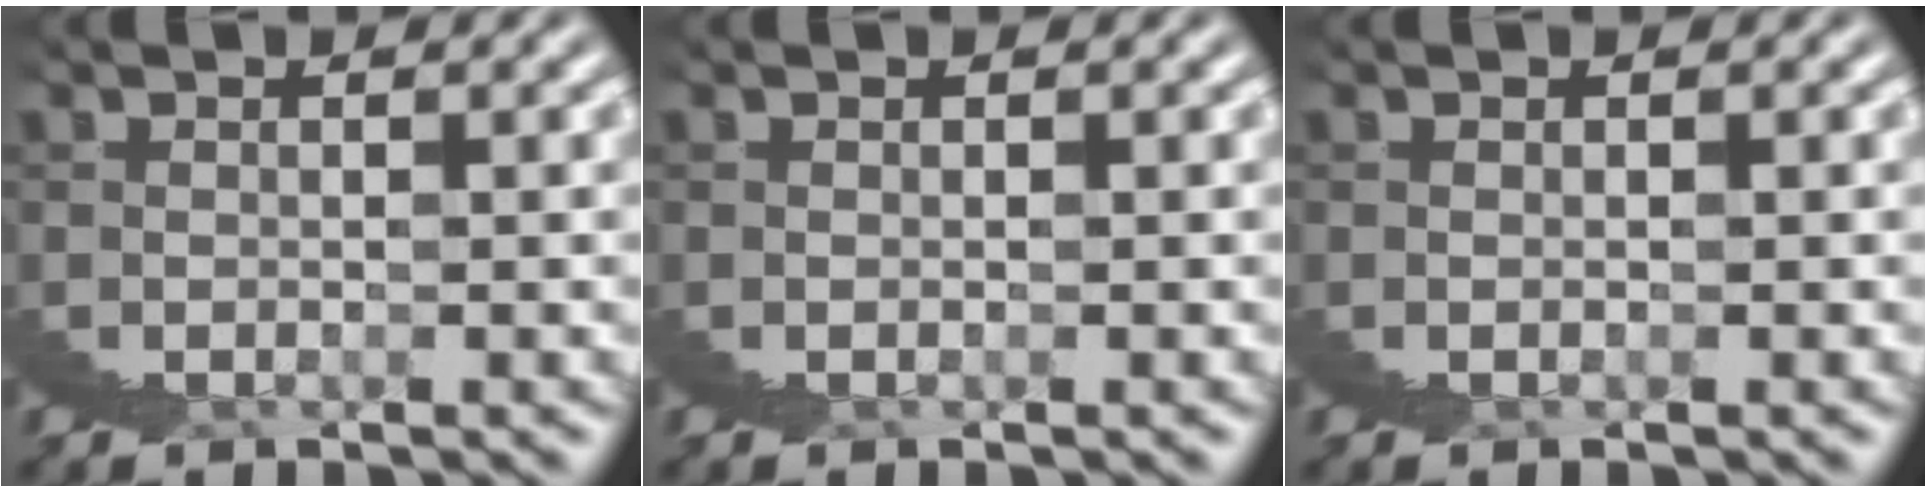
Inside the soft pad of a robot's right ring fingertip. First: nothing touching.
{"total": 0.0}
{"total": 0.0}